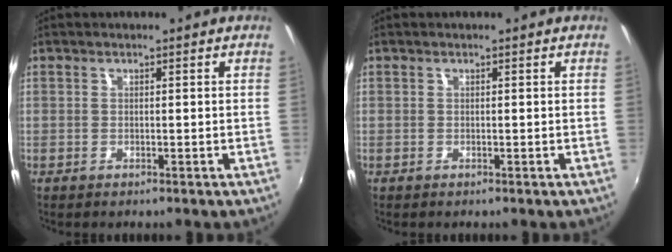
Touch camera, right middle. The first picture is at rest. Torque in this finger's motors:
{"motor_torque": [-0.04, 0.04, -0.01, 0.00]}